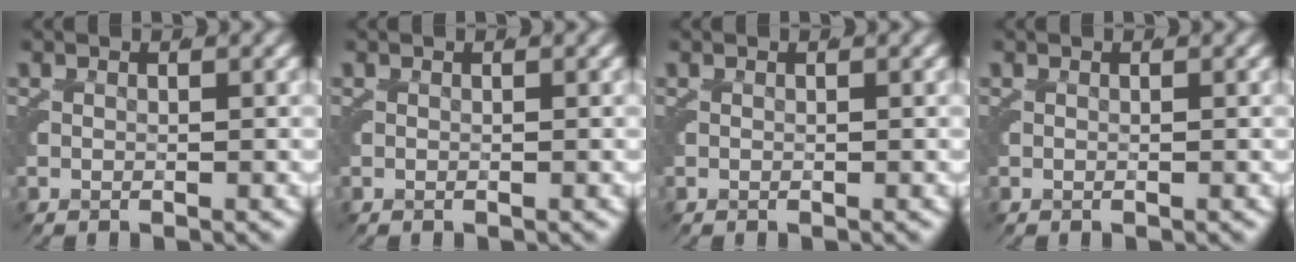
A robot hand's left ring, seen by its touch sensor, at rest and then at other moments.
{"total": 0.0}
{"total": 0.0}
{"total": 0.0}